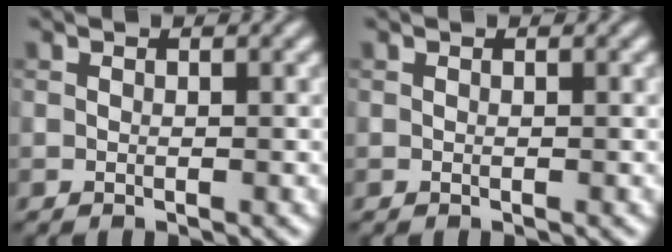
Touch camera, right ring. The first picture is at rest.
{"total": 0.0}